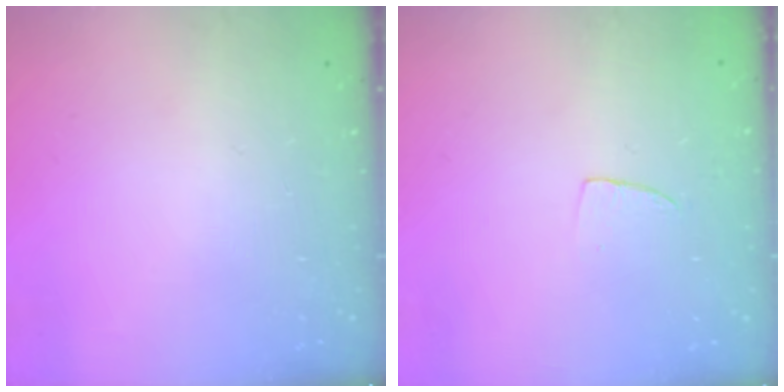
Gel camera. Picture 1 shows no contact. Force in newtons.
{"total": 3.9, "press": 3.9, "slide": 0.3}